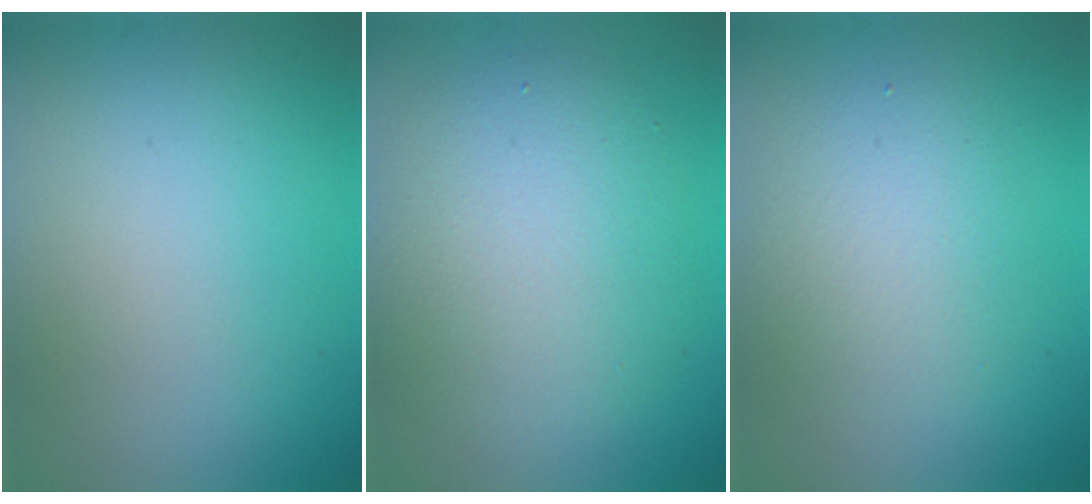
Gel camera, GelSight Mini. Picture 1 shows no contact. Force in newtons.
{"total": 6.1, "press": 6.1, "slide": 0.4}
{"total": 3.4, "press": 3.3, "slide": 0.3}